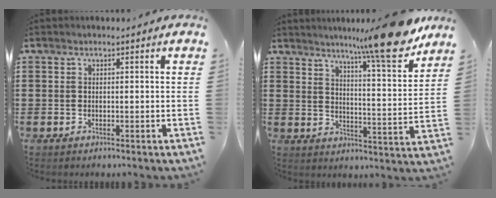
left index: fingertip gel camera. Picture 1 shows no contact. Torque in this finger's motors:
{"motor_torque": [1.07, -1.07, 0.35, 0.14]}